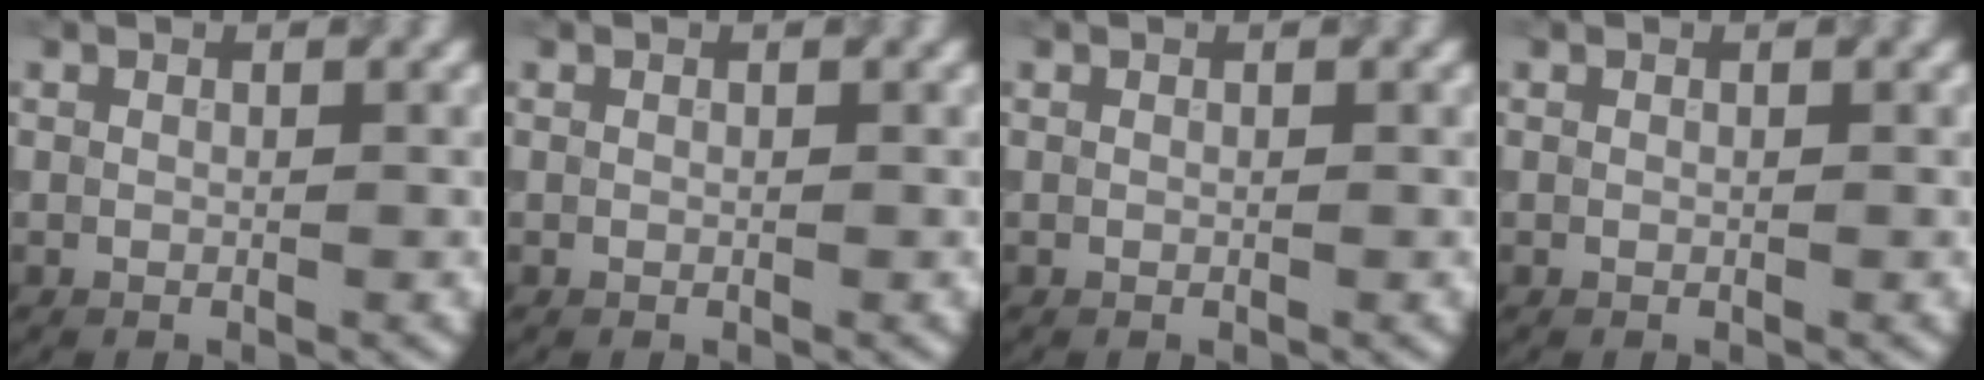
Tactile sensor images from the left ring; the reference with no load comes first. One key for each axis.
{"total": 0.0}
{"total": 0.0}
{"total": 0.0}